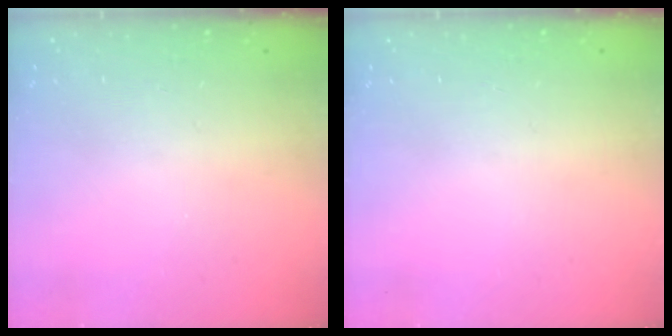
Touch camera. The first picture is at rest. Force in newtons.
{"total": 0.0}